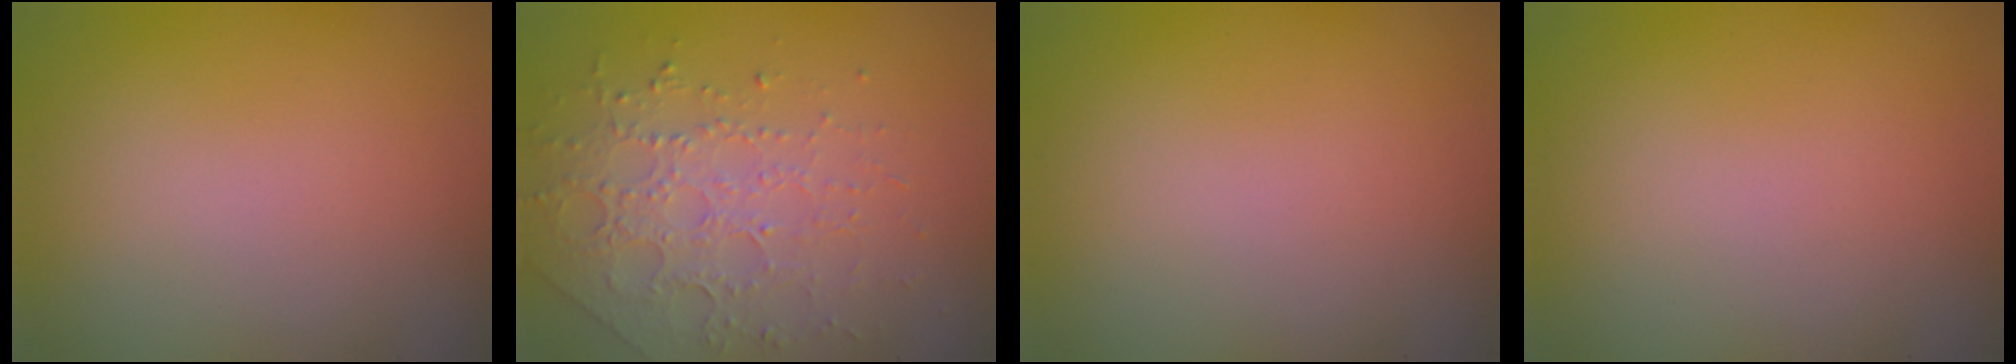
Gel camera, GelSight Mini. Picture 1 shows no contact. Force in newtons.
{"total": 4.5, "press": 3.1, "slide": 3.2}
{"total": 0.0}
{"total": 0.0}